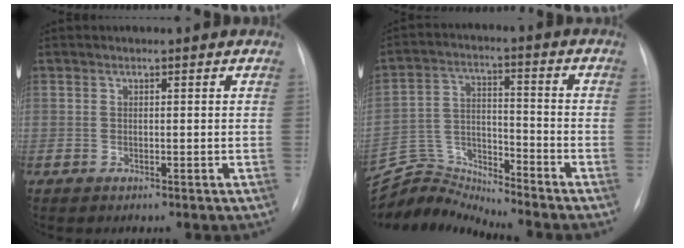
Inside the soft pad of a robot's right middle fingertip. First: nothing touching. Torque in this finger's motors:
{"motor_torque": [-0.38, -0.07, -0.33, -0.10]}